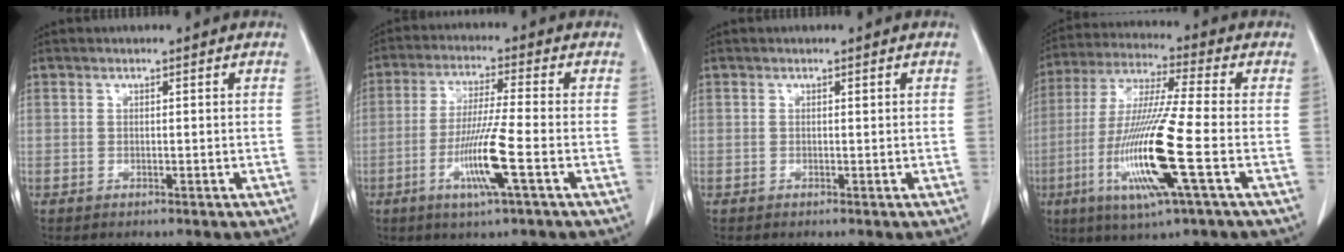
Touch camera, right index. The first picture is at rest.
{"total": 9.4, "force": [-3.2, -0.7, 8.8], "torque": [-0.171, -0.015, -0.064]}
{"total": 0.0}
{"total": 16.2, "force": [-4.7, -0.2, 15.5], "torque": [-0.321, -0.020, -0.094]}